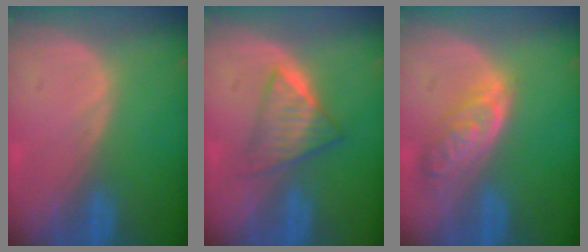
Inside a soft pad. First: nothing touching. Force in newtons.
{"total": 6.3, "press": 5.5, "slide": 3.1}
{"total": 6.3, "press": 5.7, "slide": 2.8}